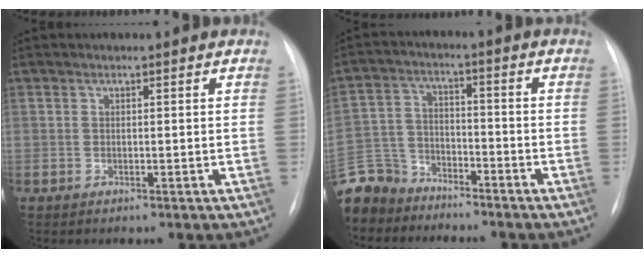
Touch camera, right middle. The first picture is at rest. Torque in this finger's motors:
{"motor_torque": [1.03, -1.11, 1.01, 0.19]}